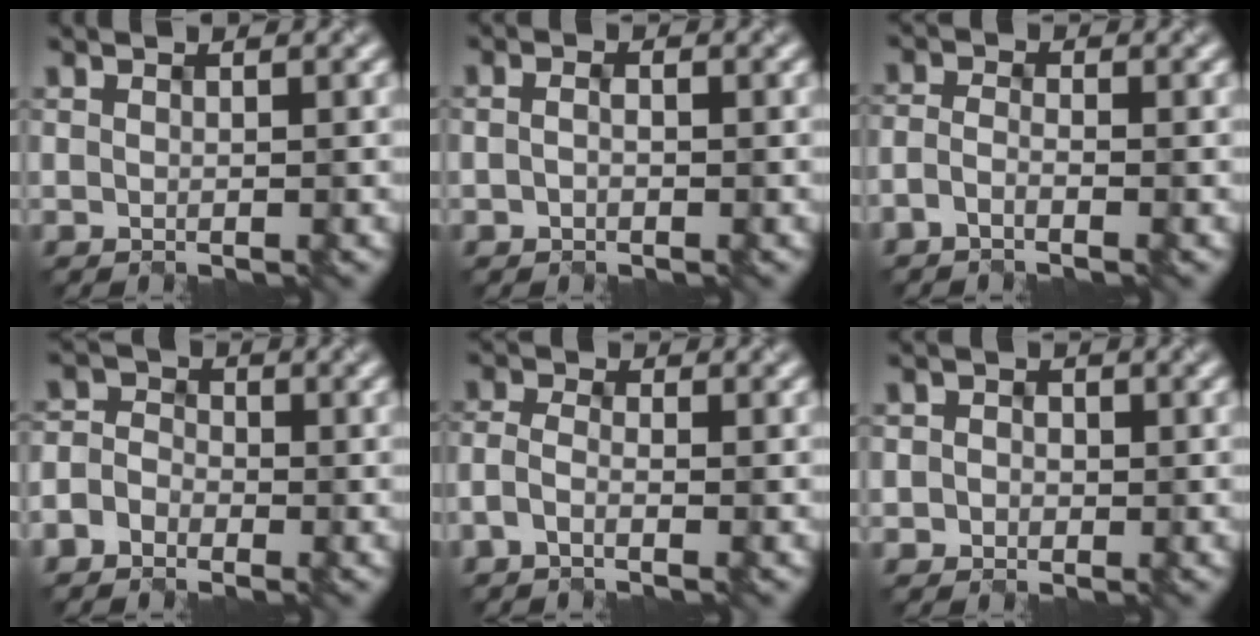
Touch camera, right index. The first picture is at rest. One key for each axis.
{"total": 1.9, "fx": -0.1, "fy": 1.4, "fz": 1.3, "tx": -0.018, "ty": 0.003, "tz": -0.008}
{"total": 1.7, "fx": -1.5, "fy": 0.5, "fz": 0.8, "tx": -0.017, "ty": 0.003, "tz": -0.037}
{"total": 3.1, "fx": -1.7, "fy": 2.4, "fz": 1.0, "tx": 0.007, "ty": 0.004, "tz": -0.042}
{"total": 2.1, "fx": -1.5, "fy": 0.8, "fz": 1.2, "tx": -0.030, "ty": 0.002, "tz": -0.040}
{"total": 2.1, "fx": -0.1, "fy": 2.0, "fz": 0.6, "tx": -0.002, "ty": 0.007, "tz": -0.018}